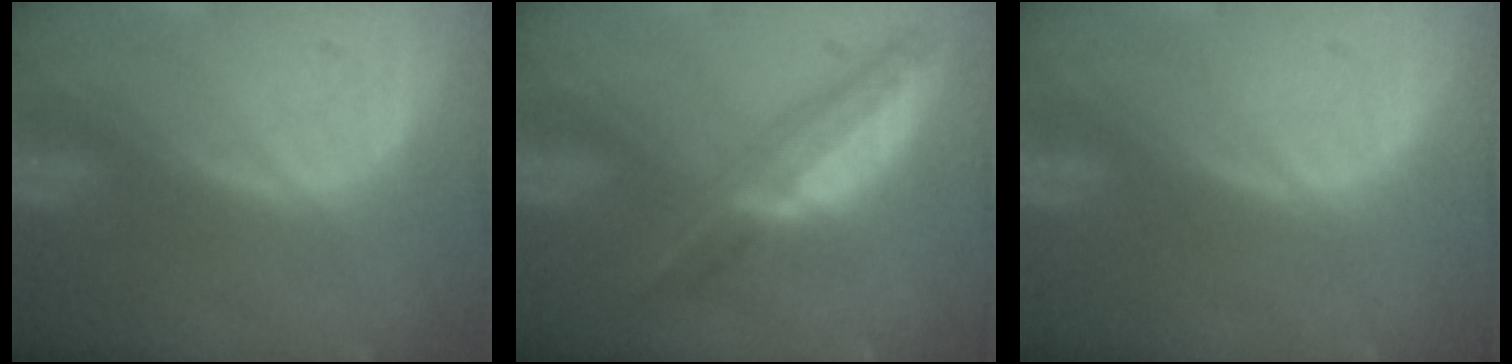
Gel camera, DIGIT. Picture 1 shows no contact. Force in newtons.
{"total": 6.8, "press": 5.6, "slide": 3.8}
{"total": 0.0}